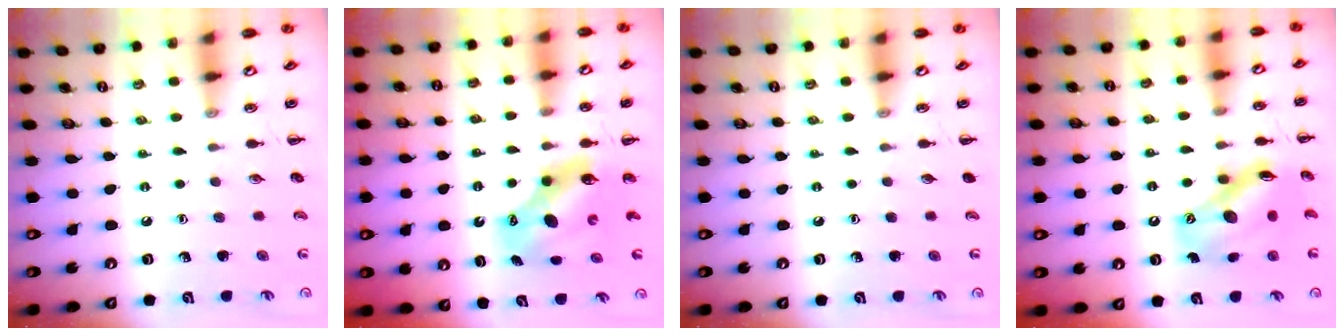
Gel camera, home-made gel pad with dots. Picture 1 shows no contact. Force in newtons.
{"total": 9.1, "press": 8.9, "slide": 2.0}
{"total": 0.0}
{"total": 12.8, "press": 12.4, "slide": 3.4}